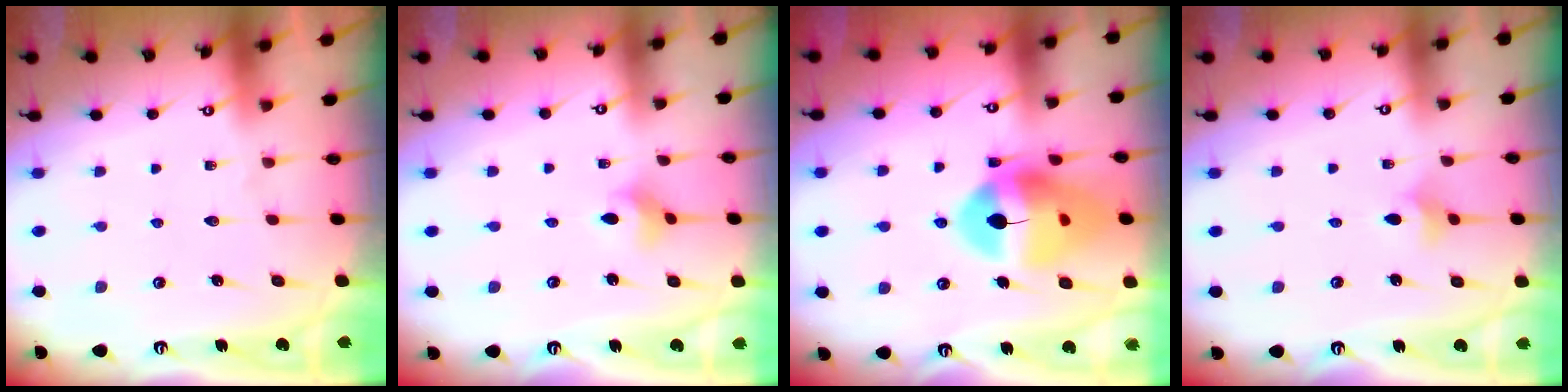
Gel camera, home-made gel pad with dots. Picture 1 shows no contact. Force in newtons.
{"total": 3.5, "press": 3.4, "slide": 0.6}
{"total": 17.7, "press": 17.6, "slide": 1.8}
{"total": 3.7, "press": 3.5, "slide": 1.0}